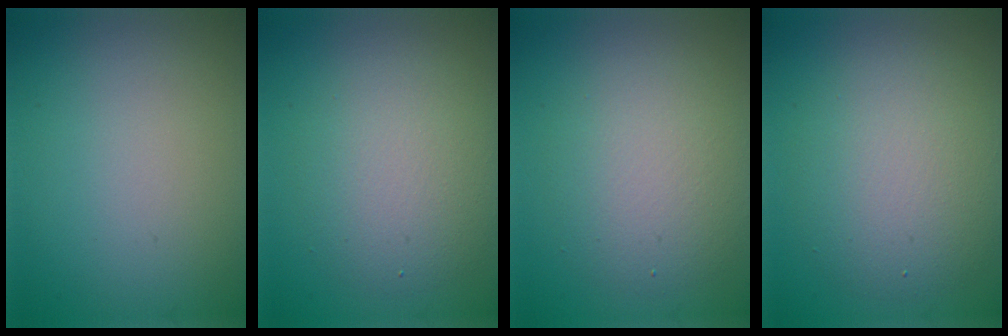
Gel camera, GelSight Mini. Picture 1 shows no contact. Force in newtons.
{"total": 4.5, "press": 4.5, "slide": 0.3}
{"total": 4.5, "press": 4.5, "slide": 0.5}
{"total": 5.8, "press": 5.8, "slide": 0.4}